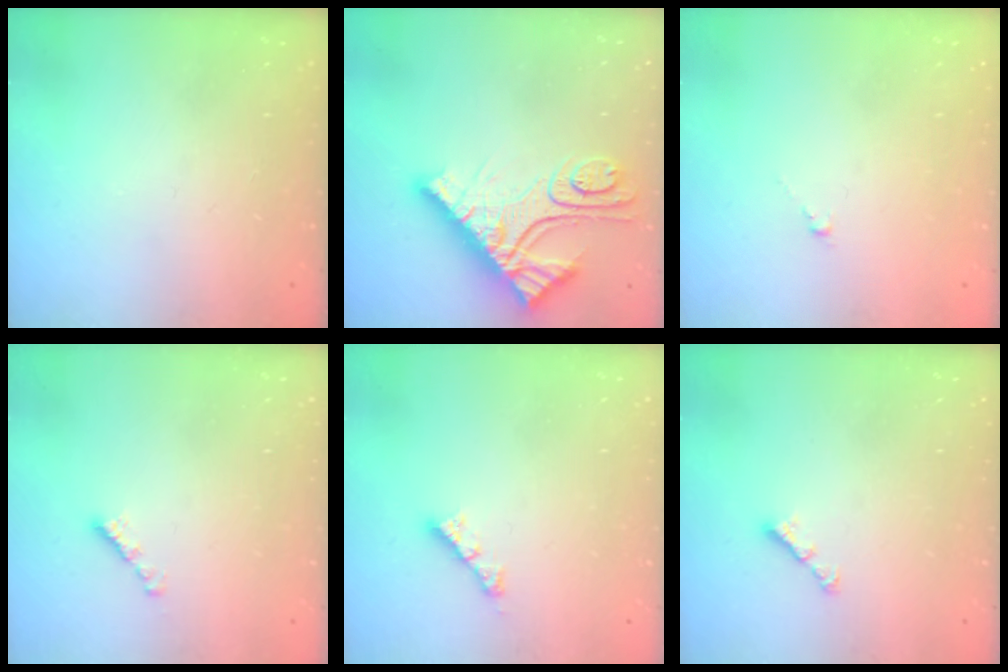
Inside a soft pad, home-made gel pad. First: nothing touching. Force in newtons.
{"total": 17.4, "press": 17.3, "slide": 1.8}
{"total": 0.6, "press": 0.4, "slide": 0.4}
{"total": 2.1, "press": 2.0, "slide": 0.7}
{"total": 3.4, "press": 3.3, "slide": 0.4}
{"total": 2.9, "press": 2.8, "slide": 0.6}